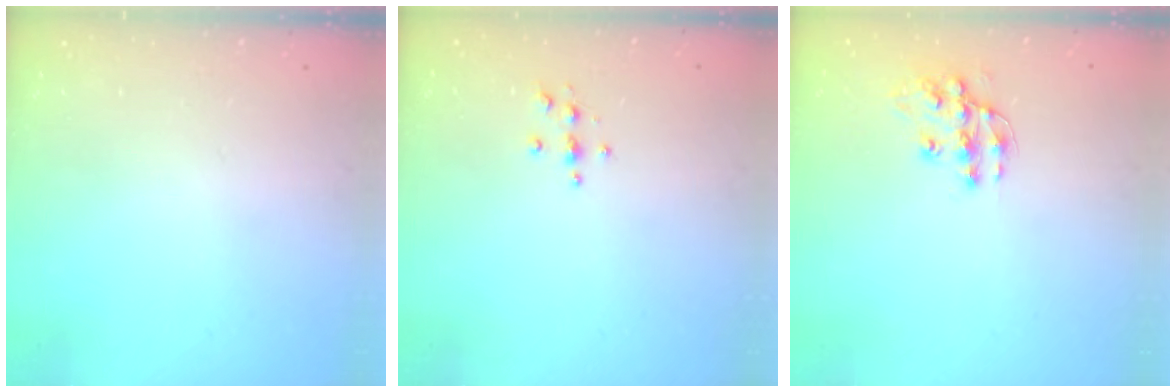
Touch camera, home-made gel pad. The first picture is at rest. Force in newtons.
{"total": 3.9, "press": 3.8, "slide": 0.4}
{"total": 12.2, "press": 12.2, "slide": 0.9}